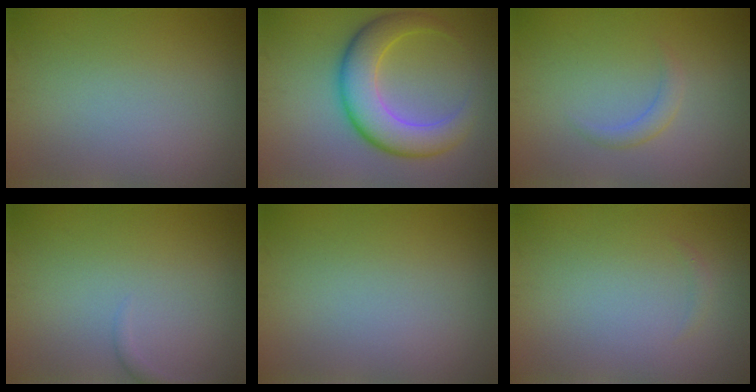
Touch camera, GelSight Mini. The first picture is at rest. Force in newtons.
{"total": 6.7, "press": 6.7, "slide": 0.0}
{"total": 1.4, "press": 1.4, "slide": 0.1}
{"total": 0.8, "press": 0.8, "slide": 0.1}
{"total": 0.0}
{"total": 0.5, "press": 0.5, "slide": 0.1}